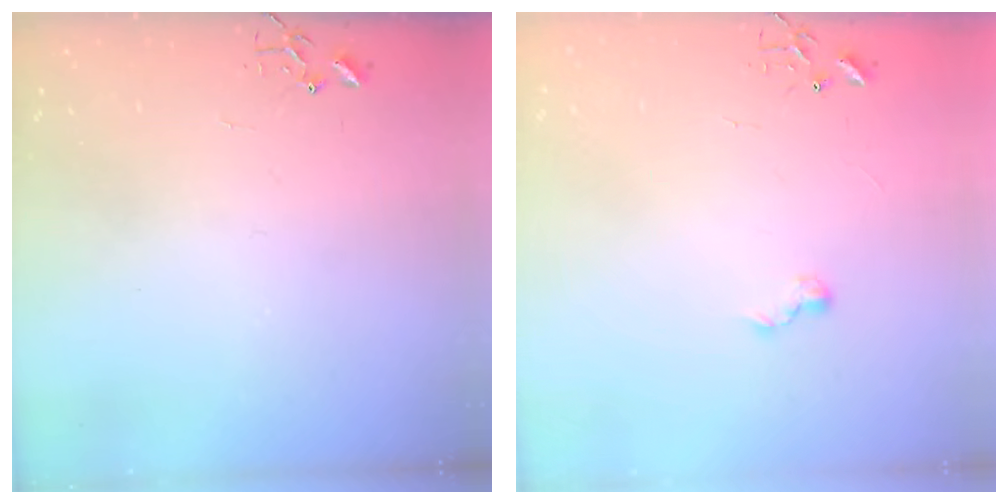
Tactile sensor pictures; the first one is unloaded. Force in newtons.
{"total": 5.7, "press": 5.6, "slide": 0.7}